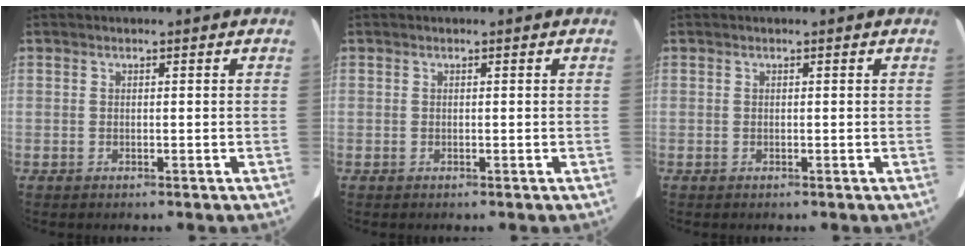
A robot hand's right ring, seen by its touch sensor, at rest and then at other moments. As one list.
[{"total": 0.0}, {"total": 0.0}]